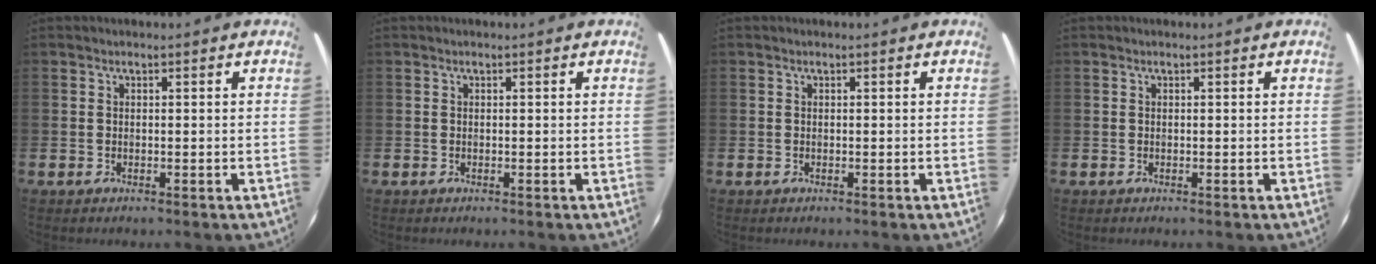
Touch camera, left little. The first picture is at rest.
{"total": 0.0}
{"total": 0.0}
{"total": 0.0}